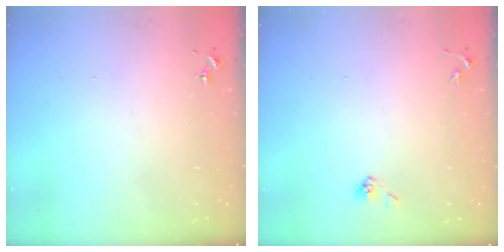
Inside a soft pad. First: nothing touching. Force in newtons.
{"total": 3.8, "press": 3.3, "slide": 1.8}